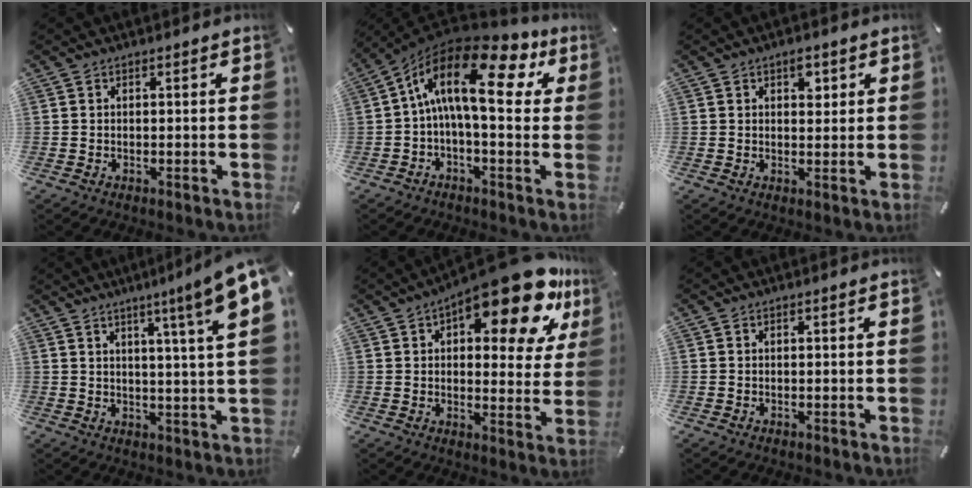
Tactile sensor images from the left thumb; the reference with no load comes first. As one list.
[{"total": 19.4, "force": [4.8, 8.1, 16.9], "torque": [-0.318, -0.030, 0.069]}, {"total": 3.1, "force": [1.6, 1.8, 1.9], "torque": [-0.009, -0.010, 0.022]}, {"total": 10.7, "force": [5.4, -0.6, 9.2], "torque": [-0.144, -0.035, 0.080]}, {"total": 20.5, "force": [11.5, 7.3, 15.2], "torque": [-0.204, -0.072, 0.181]}, {"total": 0.0}]